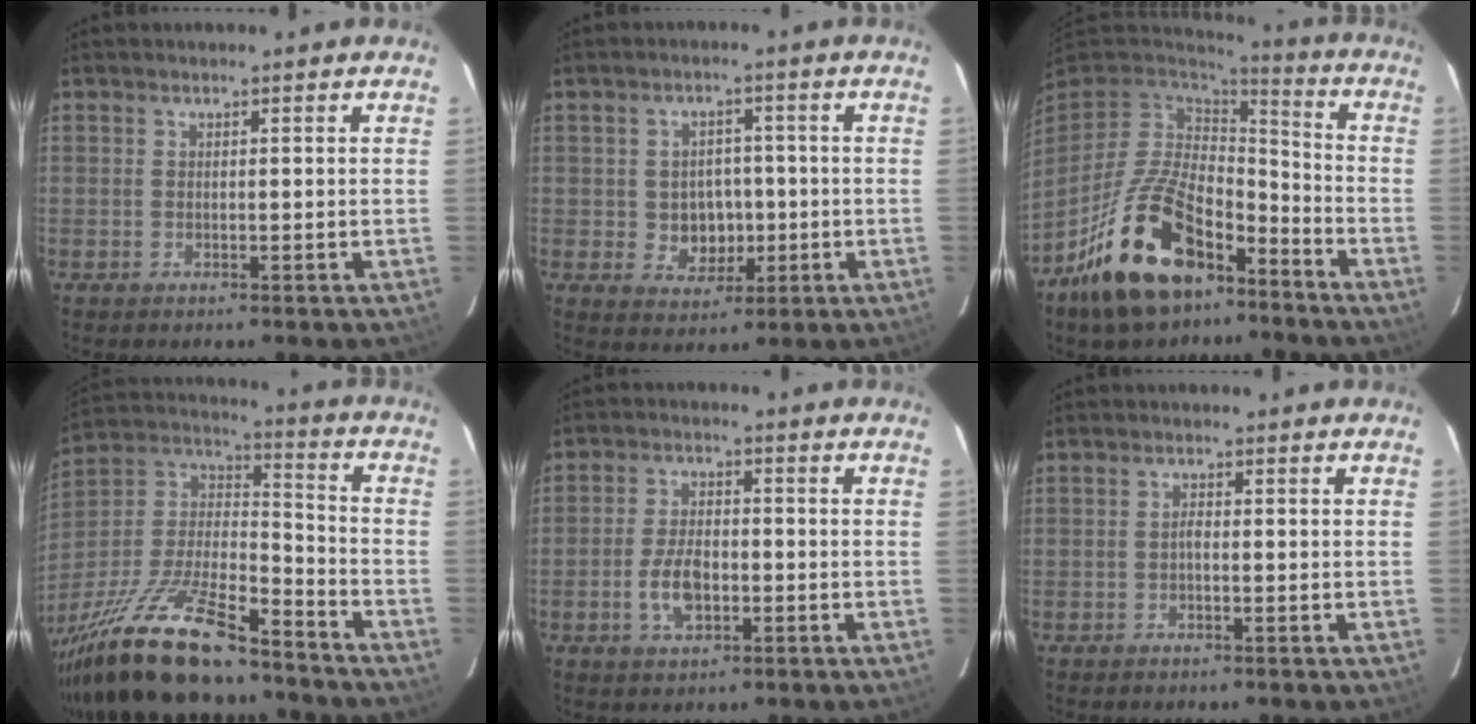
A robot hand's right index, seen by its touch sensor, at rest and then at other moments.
{"total": 6.3, "force": [-0.8, 5.6, 2.8], "torque": [-0.059, 0.010, 0.003]}
{"total": 21.0, "force": [-12.1, 11.1, 13.2], "torque": [-0.272, -0.007, -0.200]}
{"total": 27.0, "force": [-20.4, 7.2, 16.2], "torque": [-0.333, -0.037, -0.346]}
{"total": 6.7, "force": [-2.2, 3.6, 5.2], "torque": [-0.108, 0.003, -0.036]}
{"total": 1.1, "force": [-0.4, 0.5, 0.8], "torque": [-0.015, 0.004, -0.008]}